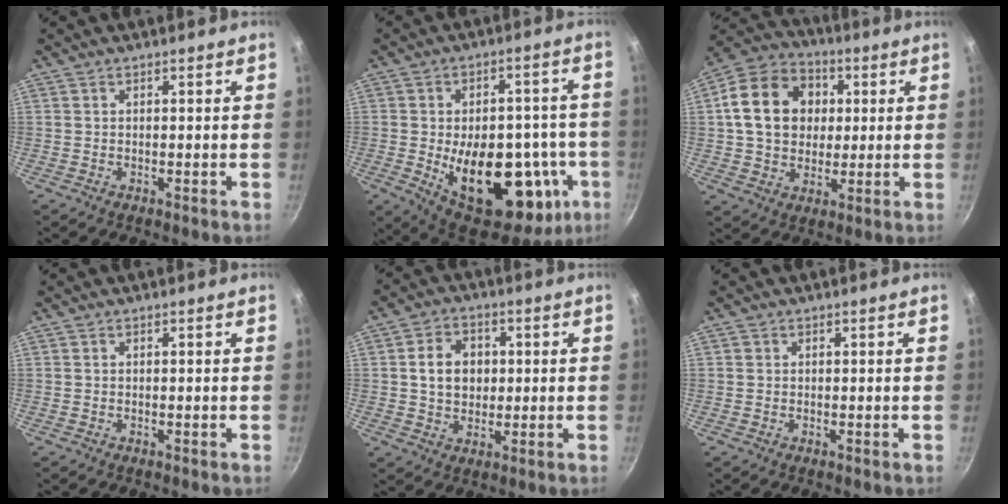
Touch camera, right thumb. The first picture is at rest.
{"total": 26.8, "force": [-6.0, 14.9, 21.5], "torque": [-0.261, 0.010, -0.063]}
{"total": 16.8, "force": [2.9, 13.4, 9.7], "torque": [-0.144, 0.019, 0.039]}
{"total": 0.0}
{"total": 8.4, "force": [1.1, 6.7, 4.9], "torque": [-0.059, 0.007, 0.014]}
{"total": 0.9, "force": [0.3, 0.8, 0.2], "torque": [-0.003, 0.002, 0.002]}